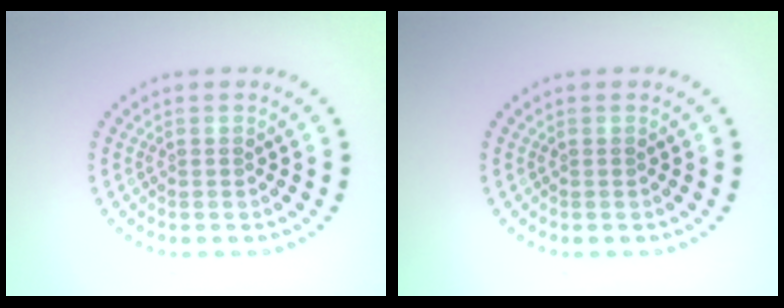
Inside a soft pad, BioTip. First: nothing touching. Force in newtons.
{"total": 0.0}